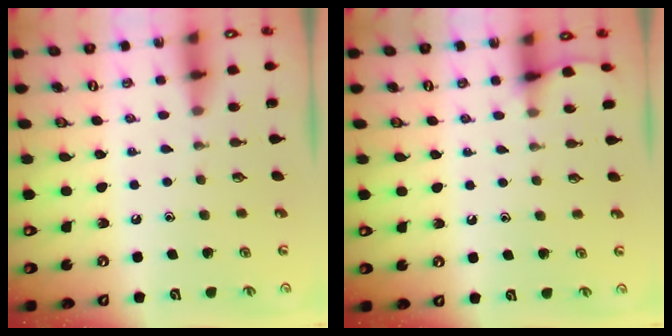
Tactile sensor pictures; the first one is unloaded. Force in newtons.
{"total": 4.3, "press": 4.3, "slide": 0.6}